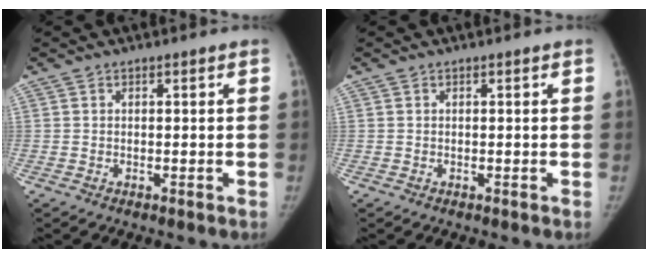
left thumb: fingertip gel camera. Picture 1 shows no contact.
{"total": 0.0}